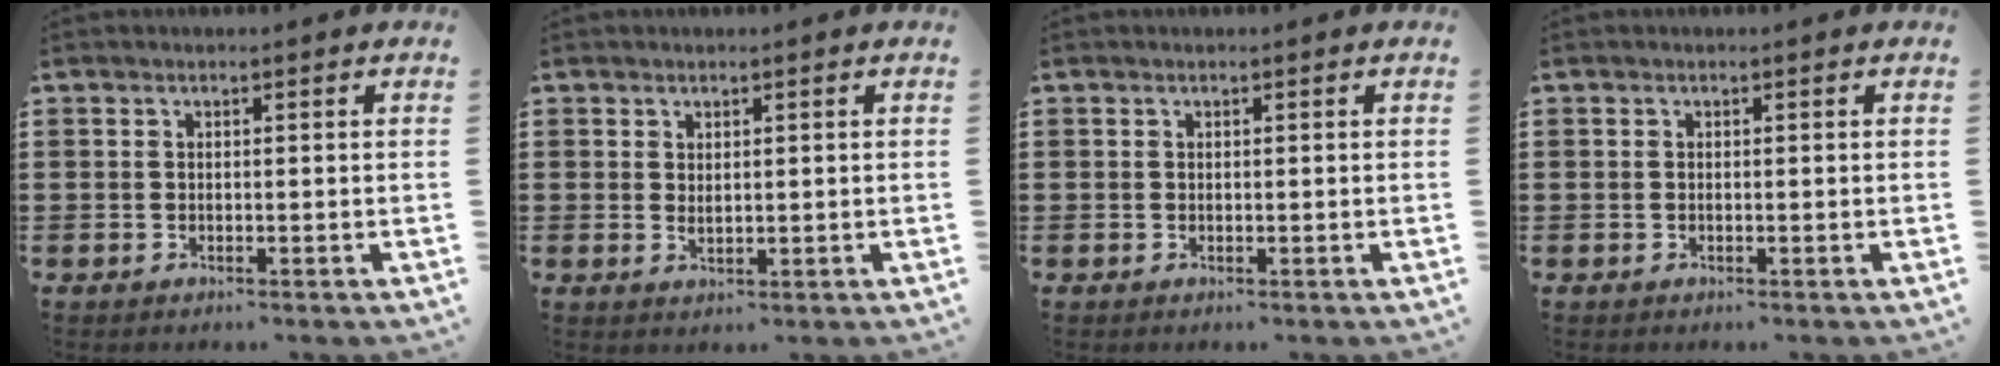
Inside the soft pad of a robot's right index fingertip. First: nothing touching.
{"total": 1.0, "force": [0.7, 0.5, 0.5], "torque": [-0.011, 0.005, 0.011]}
{"total": 0.0}
{"total": 0.0}